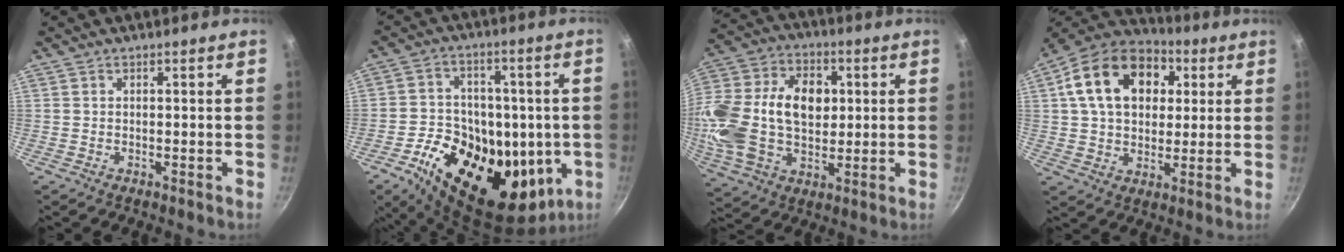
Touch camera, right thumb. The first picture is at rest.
{"total": 25.0, "force": [-5.5, 16.2, 18.3], "torque": [-0.272, 0.006, -0.076]}
{"total": 23.6, "force": [2.2, 15.8, 17.3], "torque": [-0.319, 0.023, 0.034]}
{"total": 19.5, "force": [5.5, 13.8, 12.7], "torque": [-0.199, 0.016, 0.081]}